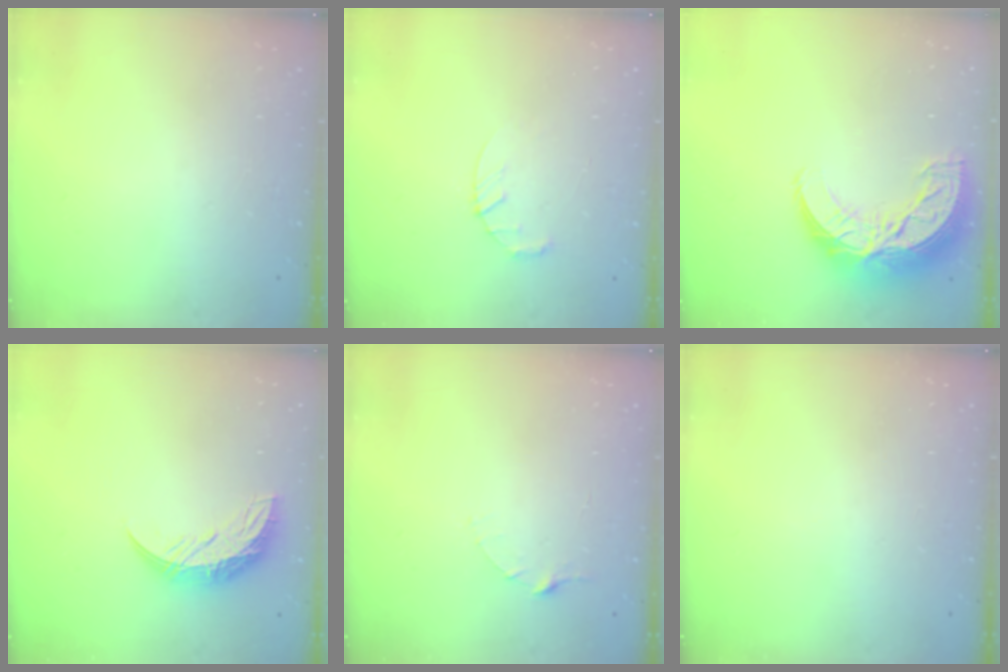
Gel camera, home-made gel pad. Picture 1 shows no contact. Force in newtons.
{"total": 3.5, "press": 3.4, "slide": 0.5}
{"total": 14.7, "press": 14.7, "slide": 1.0}
{"total": 10.7, "press": 10.7, "slide": 0.4}
{"total": 2.5, "press": 2.5, "slide": 0.3}
{"total": 0.0}